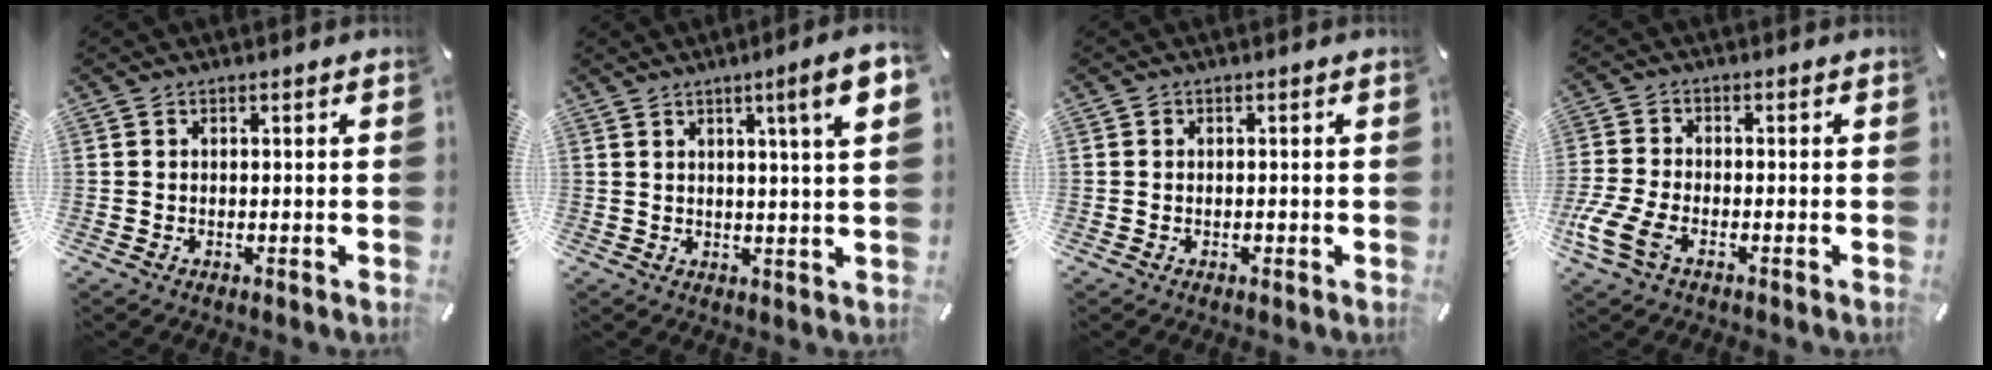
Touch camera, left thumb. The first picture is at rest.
{"total": 8.6, "force": [3.5, 0.4, 7.8], "torque": [-0.120, -0.009, 0.049]}
{"total": 0.7, "force": [-0.2, 0.7, 0.2], "torque": [-0.001, 0.005, -0.006]}
{"total": 7.6, "force": [-3.5, 3.9, 5.4], "torque": [-0.135, -0.004, -0.067]}